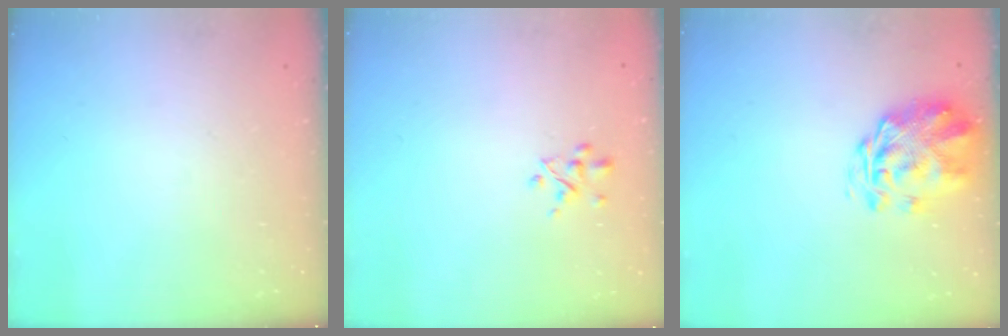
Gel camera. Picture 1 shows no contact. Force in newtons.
{"total": 2.3, "press": 2.3, "slide": 0.3}
{"total": 3.1, "press": 2.7, "slide": 1.6}